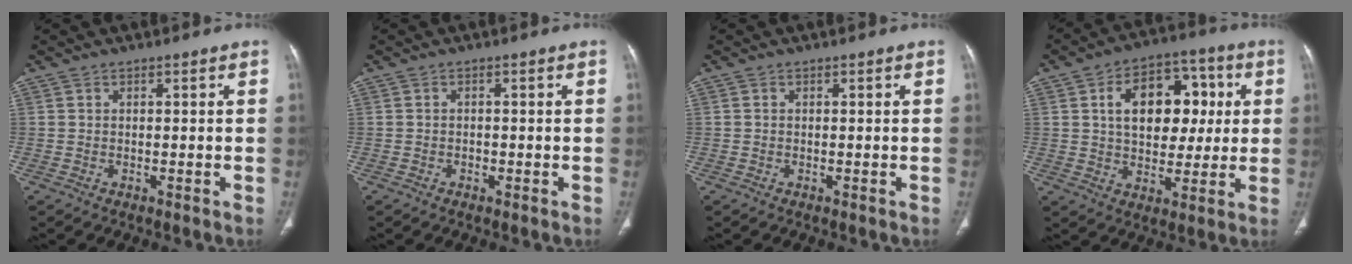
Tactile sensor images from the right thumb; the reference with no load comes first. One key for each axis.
{"total": 0.8, "fx": -0.4, "fy": 0.6, "fz": 0.3, "tx": -0.005, "ty": 0.003, "tz": -0.007}
{"total": 0.0}
{"total": 16.0, "fx": 3.2, "fy": 10.8, "fz": 11.4, "tx": -0.130, "ty": 0.016, "tz": 0.050}